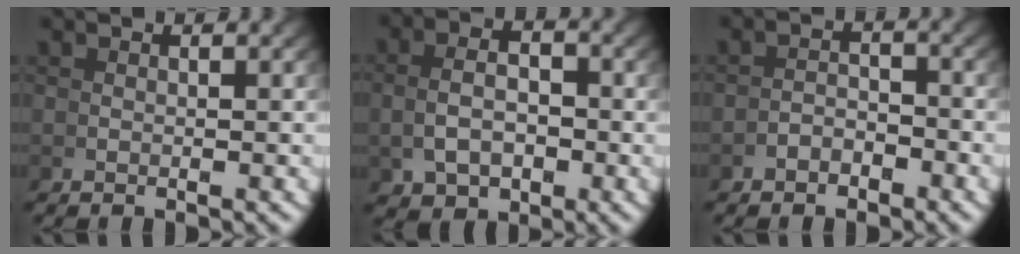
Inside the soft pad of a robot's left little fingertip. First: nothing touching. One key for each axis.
{"total": 4.3, "fx": -0.2, "fy": 2.8, "fz": 3.2, "tx": -0.048, "ty": -0.010, "tz": 0.005}
{"total": 1.9, "fx": -1.8, "fy": 0.4, "fz": 0.2, "tx": 0.012, "ty": -0.001, "tz": -0.035}